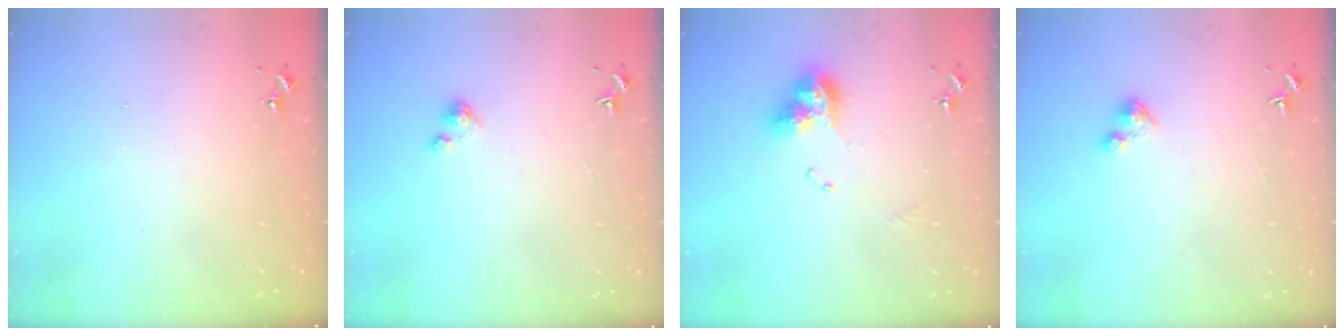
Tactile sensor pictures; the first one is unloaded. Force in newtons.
{"total": 3.3, "press": 3.2, "slide": 0.3}
{"total": 11.1, "press": 11.1, "slide": 1.0}
{"total": 2.4, "press": 2.4, "slide": 0.2}